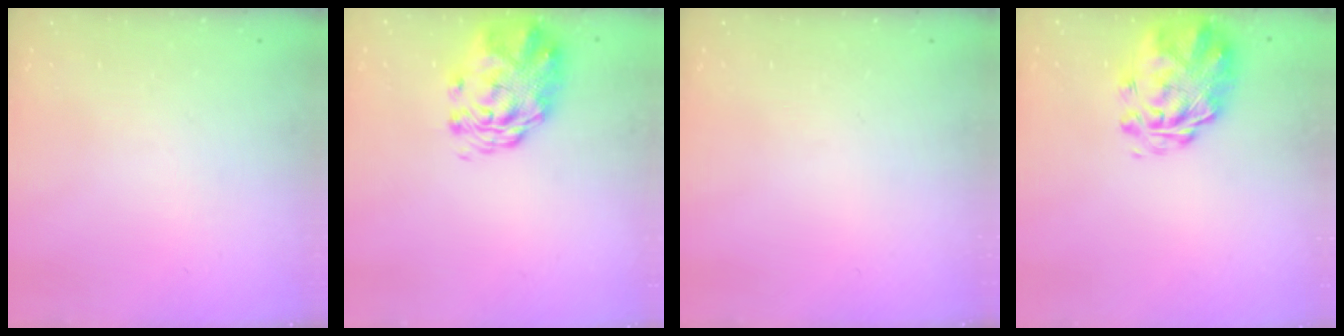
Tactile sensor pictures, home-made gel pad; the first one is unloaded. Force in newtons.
{"total": 2.8, "press": 2.5, "slide": 1.1}
{"total": 0.0}
{"total": 3.0, "press": 2.5, "slide": 1.7}